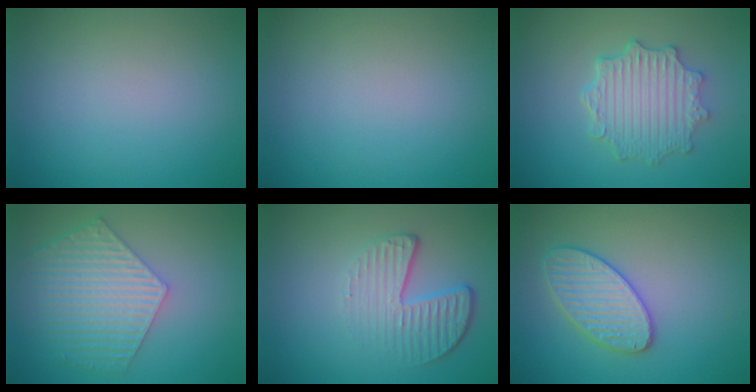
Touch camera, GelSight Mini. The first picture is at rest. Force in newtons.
{"total": 0.0}
{"total": 5.1, "press": 4.1, "slide": 3.0}
{"total": 6.5, "press": 5.0, "slide": 4.2}
{"total": 4.4, "press": 2.8, "slide": 3.3}
{"total": 3.6, "press": 3.6, "slide": 0.2}